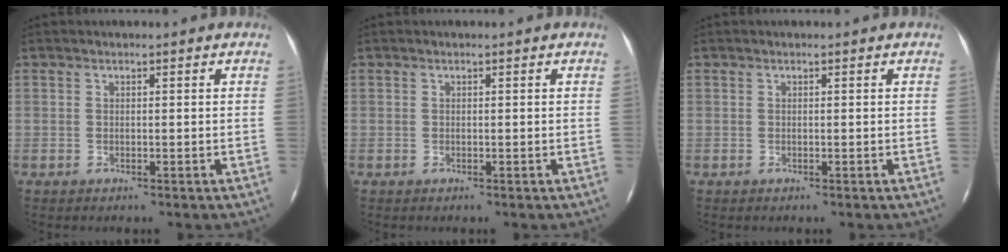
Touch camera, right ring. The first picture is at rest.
{"total": 0.0}
{"total": 0.0}